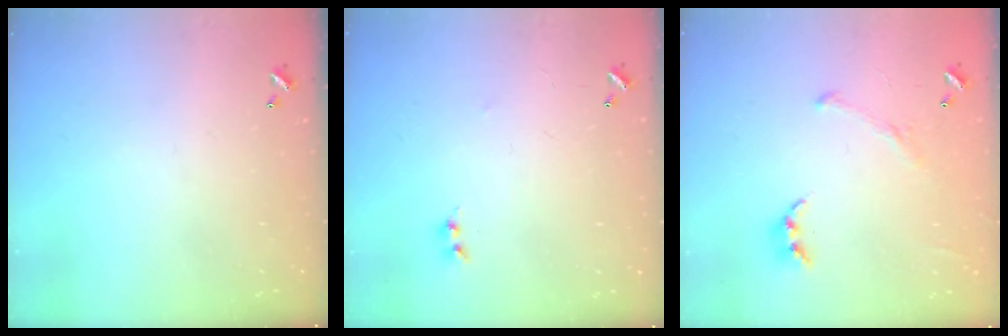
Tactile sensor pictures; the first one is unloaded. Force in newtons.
{"total": 1.8, "press": 1.8, "slide": 0.3}
{"total": 2.3, "press": 2.1, "slide": 1.0}